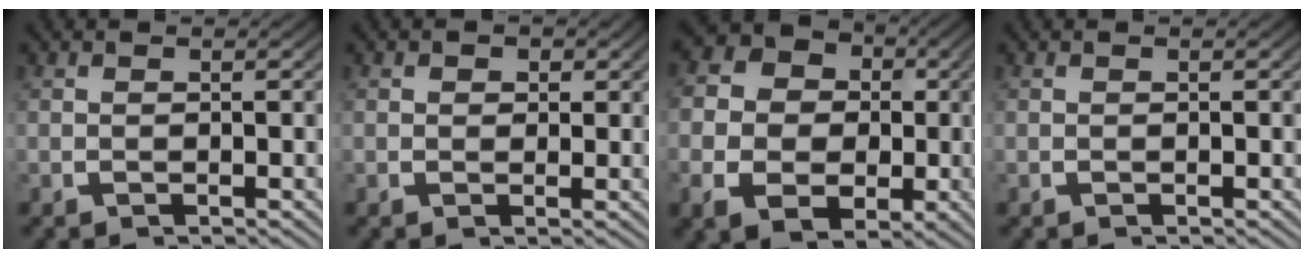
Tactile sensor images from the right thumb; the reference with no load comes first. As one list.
[{"total": 1.4, "force": [0.5, 1.2, 0.5], "torque": [-0.002, -0.012, 0.011]}, {"total": 14.8, "force": [1.5, 12.1, 8.4], "torque": [-0.174, -0.020, 0.018]}, {"total": 0.0}]